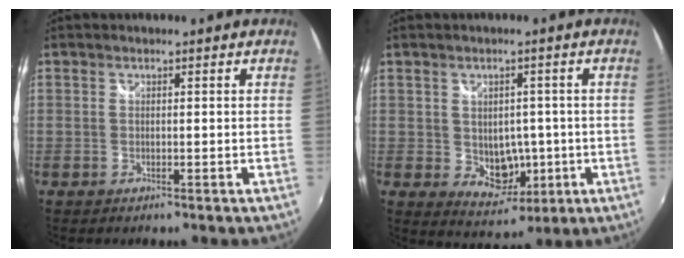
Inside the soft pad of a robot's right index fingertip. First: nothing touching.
{"total": 7.3, "force": [-0.7, 6.0, 4.1], "torque": [-0.074, -0.005, 0.007]}